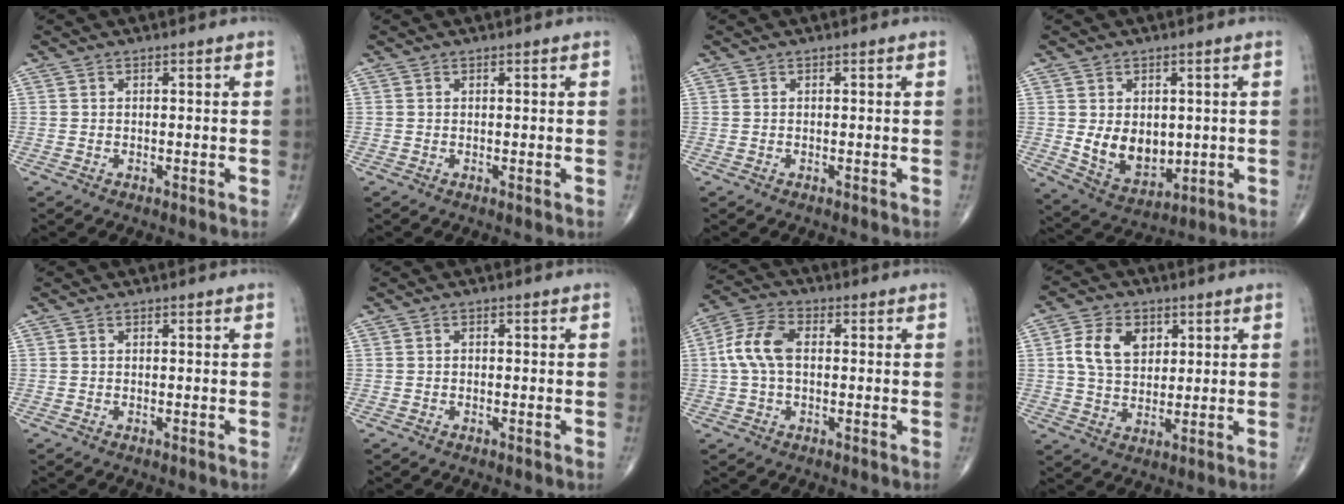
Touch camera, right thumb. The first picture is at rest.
{"total": 0.0}
{"total": 0.0}
{"total": 9.5, "force": [0.2, 6.7, 6.7], "torque": [-0.081, -0.019, 0.025]}
{"total": 0.0}
{"total": 0.5, "force": [-0.1, 0.4, 0.3], "torque": [-0.004, 0.003, -0.004]}
{"total": 8.5, "force": [0.6, 5.2, 6.8], "torque": [-0.147, 0.025, 0.005]}
{"total": 9.0, "force": [2.6, 6.4, 5.8], "torque": [-0.090, -0.004, 0.049]}